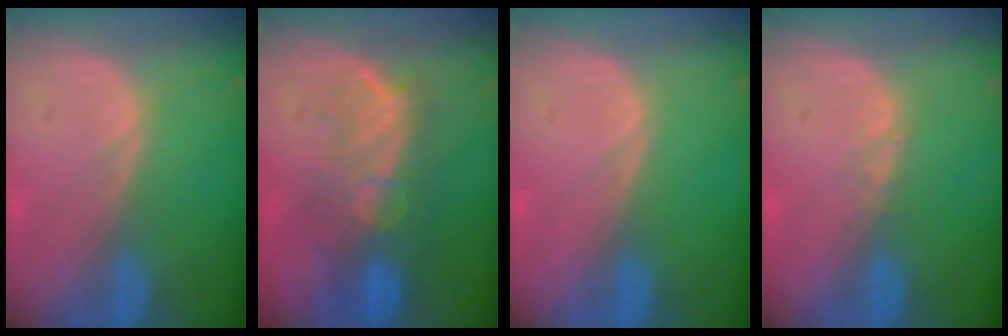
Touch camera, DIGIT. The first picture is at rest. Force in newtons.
{"total": 9.7, "press": 8.7, "slide": 4.3}
{"total": 0.0}
{"total": 0.8, "press": 0.7, "slide": 0.1}